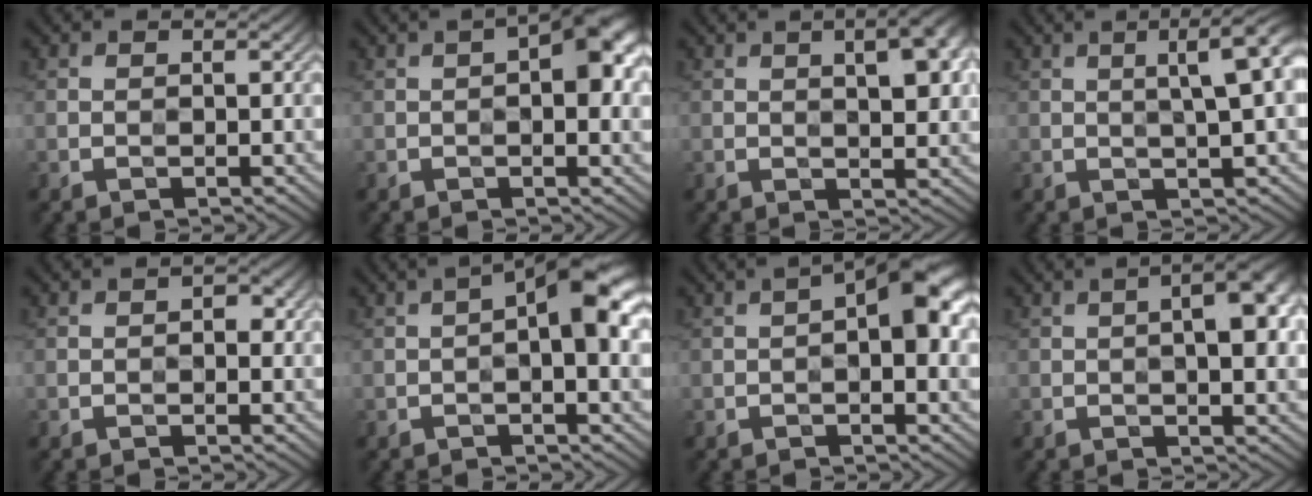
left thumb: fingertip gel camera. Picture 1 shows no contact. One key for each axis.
{"total": 6.6, "fx": 0.7, "fy": 2.5, "fz": 6.1, "tx": -0.079, "ty": 0.015, "tz": 0.004}
{"total": 8.0, "fx": 2.3, "fy": 2.8, "fz": 7.1, "tx": -0.082, "ty": 0.016, "tz": 0.027}
{"total": 7.2, "fx": 2.0, "fy": 1.5, "fz": 6.7, "tx": -0.068, "ty": 0.029, "tz": 0.023}
{"total": 1.6, "fx": 0.1, "fy": 0.8, "fz": 1.4, "tx": -0.015, "ty": 0.001, "tz": -0.001}
{"total": 8.3, "fx": 0.7, "fy": 2.5, "fz": 7.9, "tx": -0.118, "ty": 0.021, "tz": 0.003}
{"total": 7.6, "fx": 0.7, "fy": 2.7, "fz": 7.1, "tx": -0.100, "ty": 0.020, "tz": 0.004}
{"total": 7.0, "fx": 1.1, "fy": 2.0, "fz": 6.6, "tx": -0.089, "ty": 0.014, "tz": 0.011}